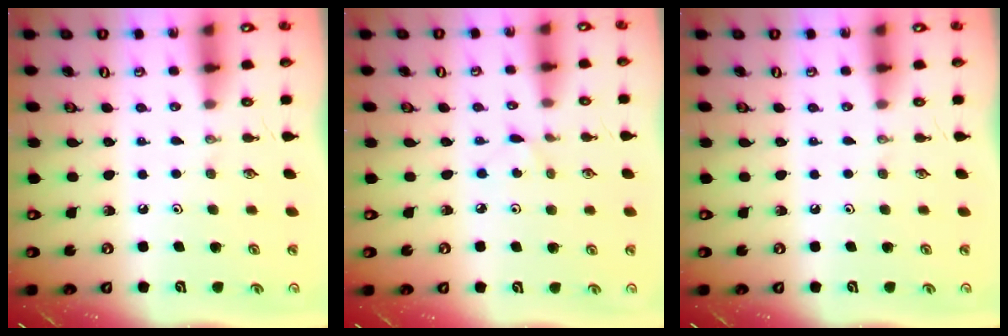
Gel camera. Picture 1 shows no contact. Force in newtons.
{"total": 2.6, "press": 2.6, "slide": 0.2}
{"total": 0.0}